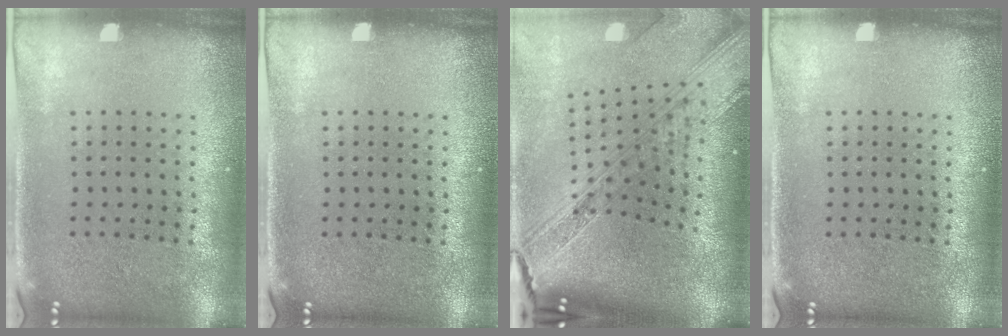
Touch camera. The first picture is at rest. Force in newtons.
{"total": 0.0}
{"total": 4.0, "press": 2.9, "slide": 2.7}
{"total": 0.0}